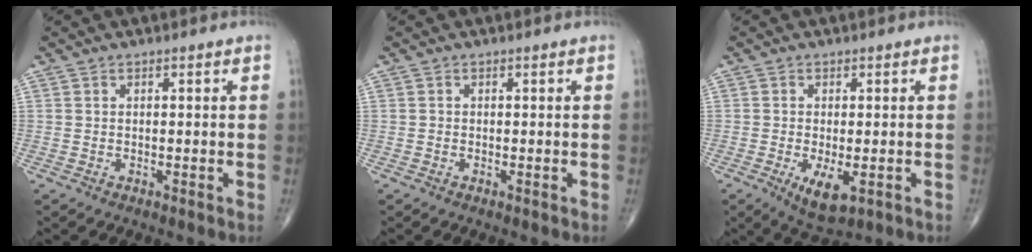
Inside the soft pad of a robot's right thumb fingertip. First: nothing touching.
{"total": 0.0}
{"total": 5.7, "force": [-1.8, 2.3, 4.9], "torque": [-0.083, -0.013, -0.021]}